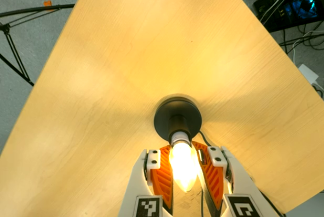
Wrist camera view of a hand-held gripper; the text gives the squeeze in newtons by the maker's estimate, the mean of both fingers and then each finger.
{"total": 28.3, "left": 25.7, "right": 31.0}